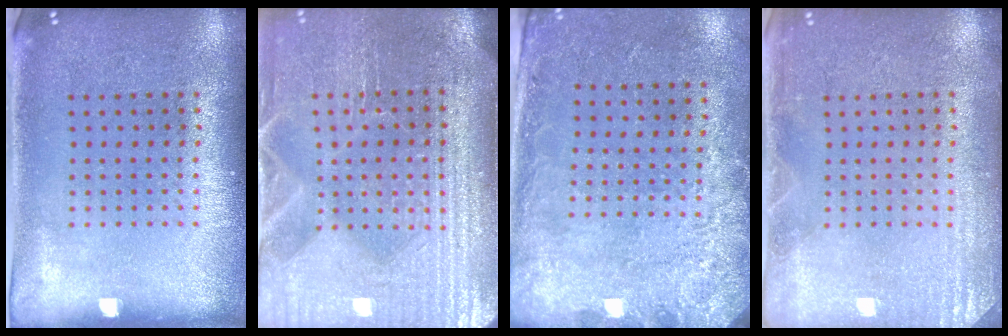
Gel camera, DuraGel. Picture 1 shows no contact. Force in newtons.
{"total": 4.0, "press": 3.8, "slide": 1.3}
{"total": 2.8, "press": 1.9, "slide": 2.1}
{"total": 2.6, "press": 2.5, "slide": 0.4}